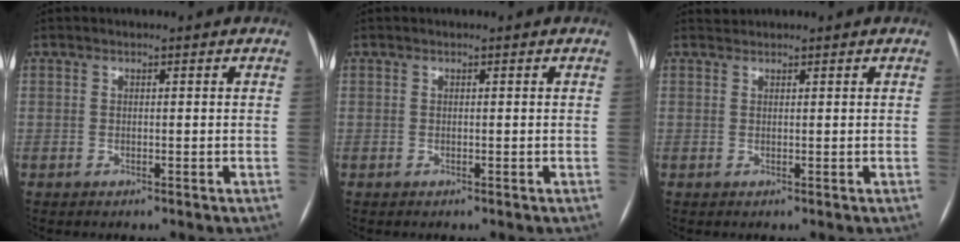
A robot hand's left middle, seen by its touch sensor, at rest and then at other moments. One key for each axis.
{"total": 0.0}
{"total": 0.8, "fx": 0.7, "fy": 0.0, "fz": -0.3, "tx": -0.002, "ty": 0.010, "tz": 0.015}